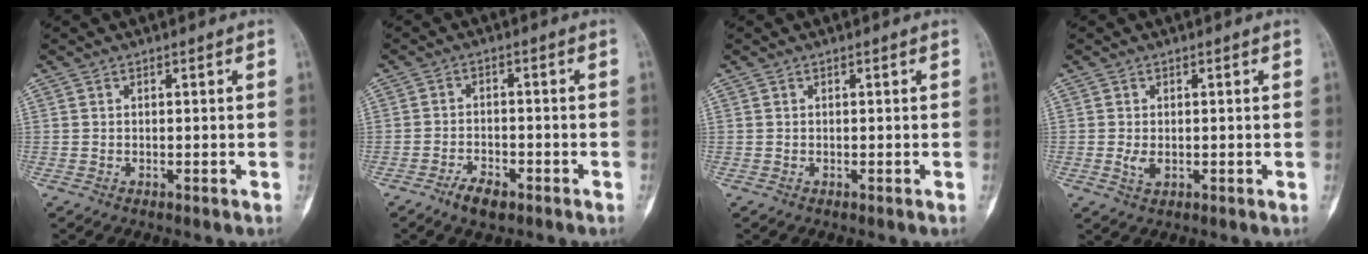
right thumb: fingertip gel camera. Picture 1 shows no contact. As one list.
[{"total": 4.5, "force": [-3.0, 2.0, 2.8], "torque": [-0.048, 0.014, -0.051]}, {"total": 0.0}, {"total": 2.2, "force": [-0.2, 1.4, 1.7], "torque": [-0.034, -0.004, -0.003]}]